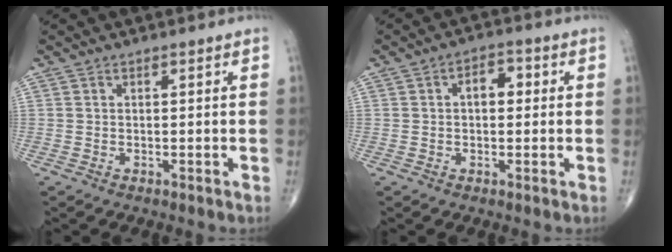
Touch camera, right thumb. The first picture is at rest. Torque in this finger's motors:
{"motor_torque": [0.64, 1.03, 0.51, 0.08, 0.00]}